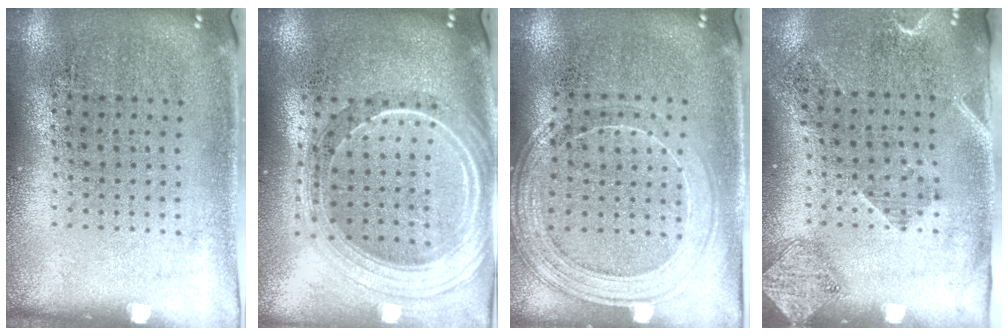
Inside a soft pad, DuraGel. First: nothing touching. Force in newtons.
{"total": 2.4, "press": 2.1, "slide": 1.2}
{"total": 1.5, "press": 1.5, "slide": 0.4}
{"total": 1.8, "press": 1.4, "slide": 1.2}